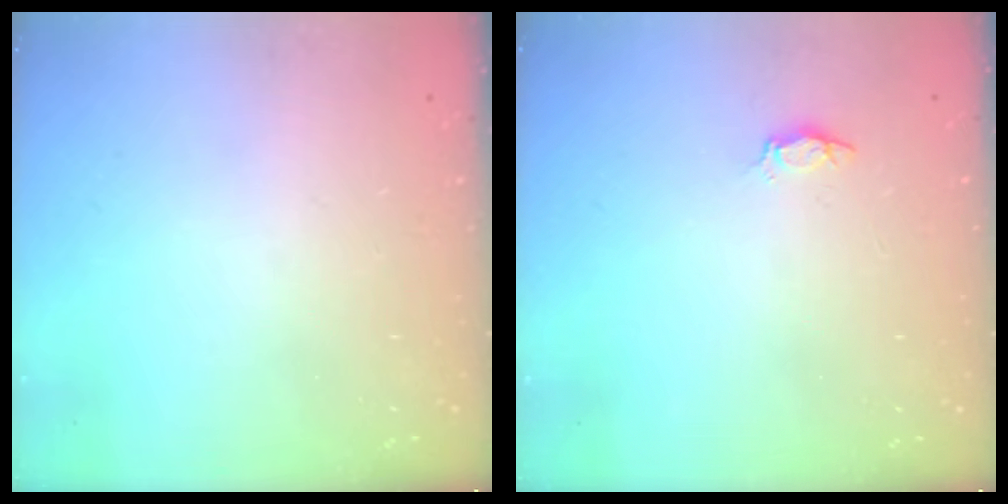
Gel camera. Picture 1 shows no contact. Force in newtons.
{"total": 2.9, "press": 2.9, "slide": 0.4}